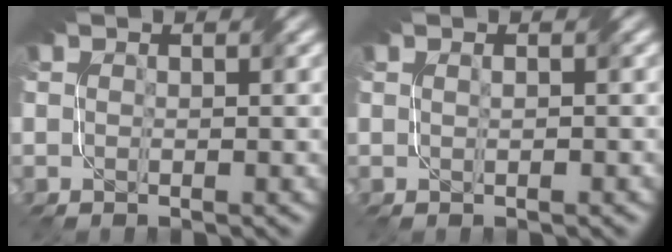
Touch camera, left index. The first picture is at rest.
{"total": 0.9, "force": [0.3, 0.3, 0.7], "torque": [-0.003, -0.003, 0.000]}